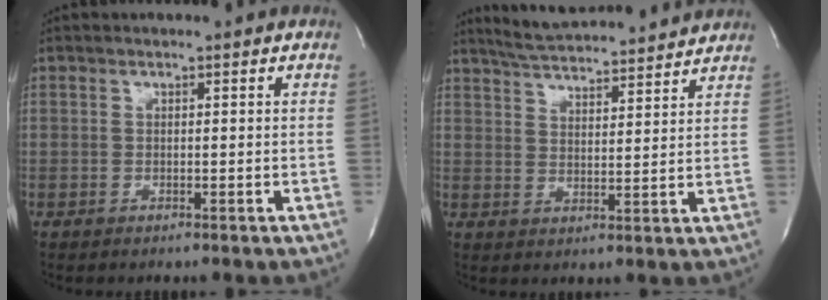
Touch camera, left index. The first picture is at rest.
{"total": 15.0, "force": [14.0, 1.5, 5.1], "torque": [-0.088, 0.020, 0.204]}